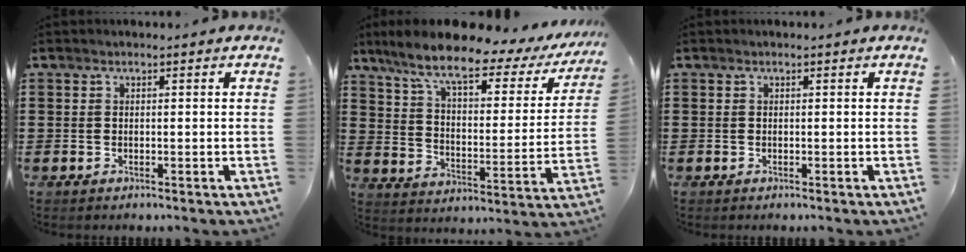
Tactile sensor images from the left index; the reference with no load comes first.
{"total": 10.2, "force": [7.5, 1.8, 6.7], "torque": [-0.157, -0.036, 0.124]}
{"total": 0.0}